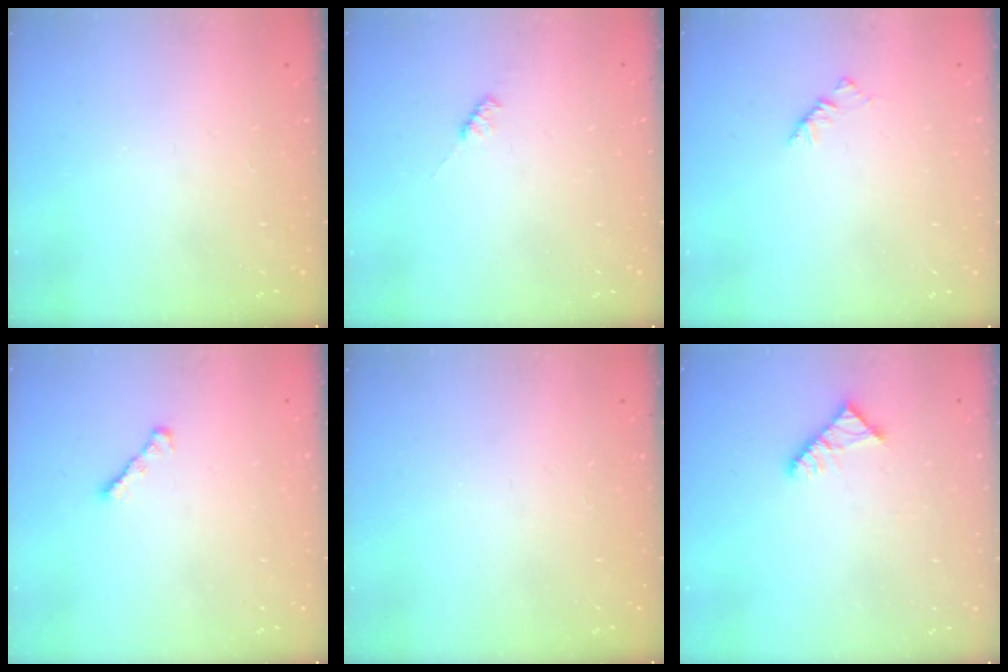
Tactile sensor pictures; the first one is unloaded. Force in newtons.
{"total": 2.2, "press": 2.2, "slide": 0.4}
{"total": 3.4, "press": 3.3, "slide": 0.7}
{"total": 2.5, "press": 2.4, "slide": 0.6}
{"total": 0.0}
{"total": 4.4, "press": 4.4, "slide": 0.6}